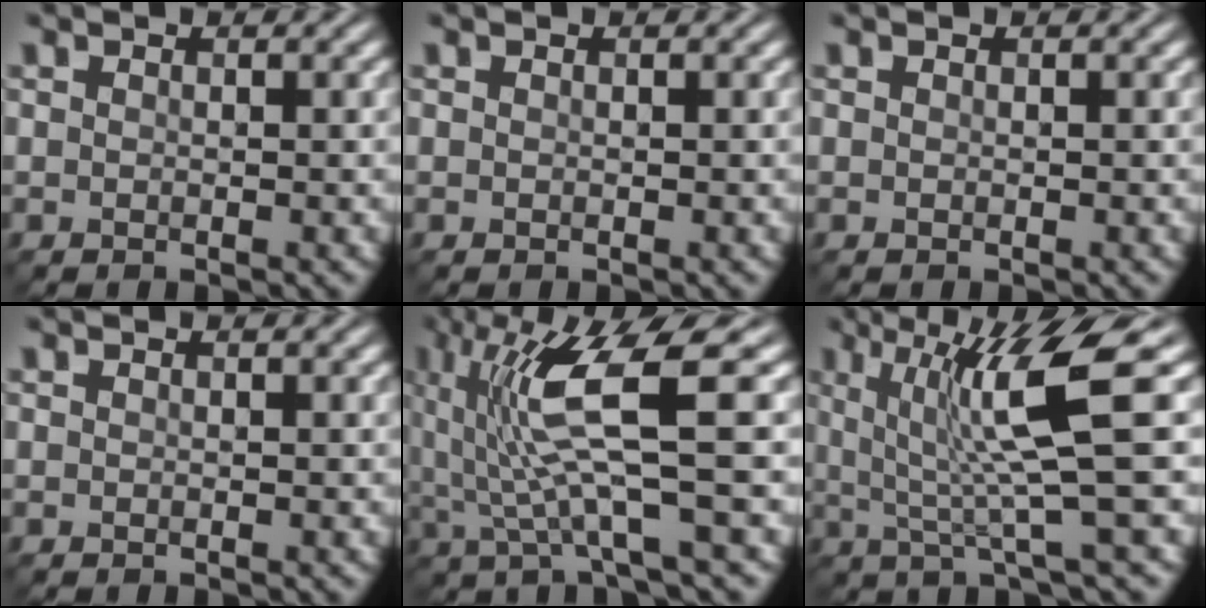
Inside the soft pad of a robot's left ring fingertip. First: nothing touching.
{"total": 0.0}
{"total": 0.0}
{"total": 0.0}
{"total": 8.3, "force": [1.4, 1.5, 8.0], "torque": [-0.153, -0.006, 0.030]}
{"total": 8.3, "force": [1.5, 1.1, 8.1], "torque": [-0.133, -0.002, 0.027]}